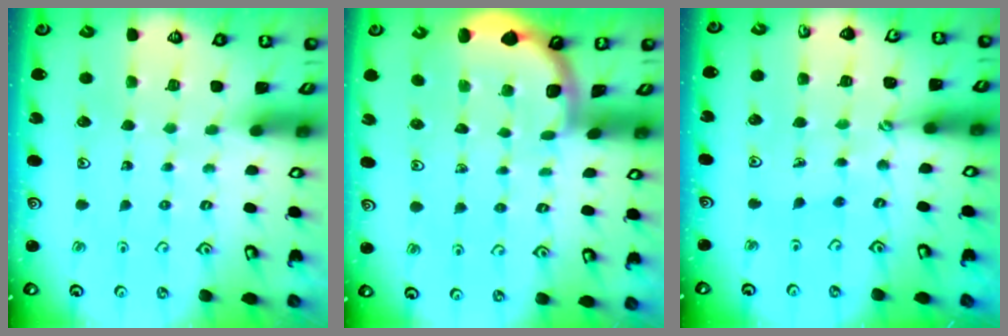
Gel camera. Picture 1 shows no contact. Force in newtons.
{"total": 1.9, "press": 1.9, "slide": 0.0}
{"total": 2.2, "press": 1.4, "slide": 1.6}